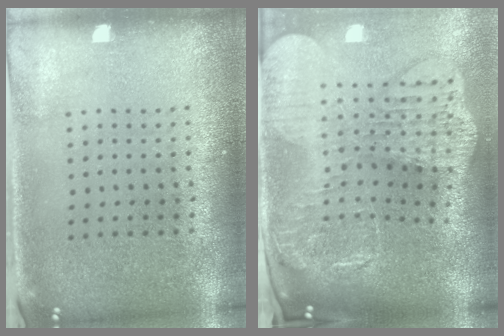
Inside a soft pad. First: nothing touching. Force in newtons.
{"total": 3.8, "press": 2.9, "slide": 2.4}